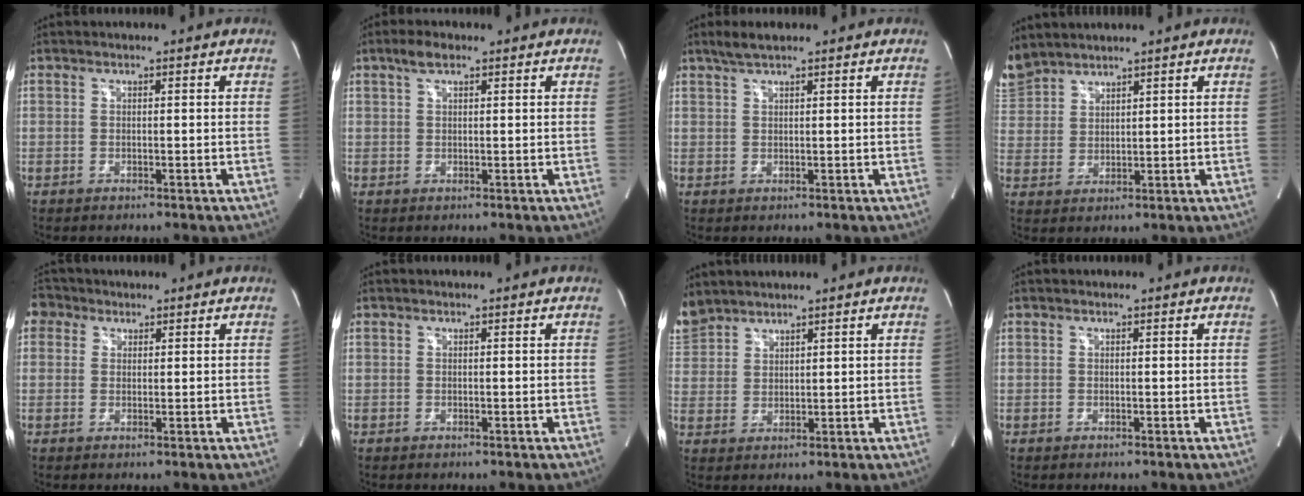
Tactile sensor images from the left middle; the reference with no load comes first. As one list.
[{"total": 2.7, "force": [1.7, 0.9, 1.8], "torque": [-0.042, 0.012, 0.034]}, {"total": 2.8, "force": [2.2, 0.2, 1.7], "torque": [-0.042, 0.010, 0.044]}, {"total": 6.5, "force": [6.2, 2.1, 0.7], "torque": [-0.028, 0.016, 0.136]}, {"total": 3.5, "force": [1.7, 3.0, 0.6], "torque": [-0.014, 0.019, 0.031]}, {"total": 0.0}, {"total": 6.3, "force": [5.7, 2.5, 0.7], "torque": [-0.027, 0.016, 0.124]}, {"total": 0.0}]